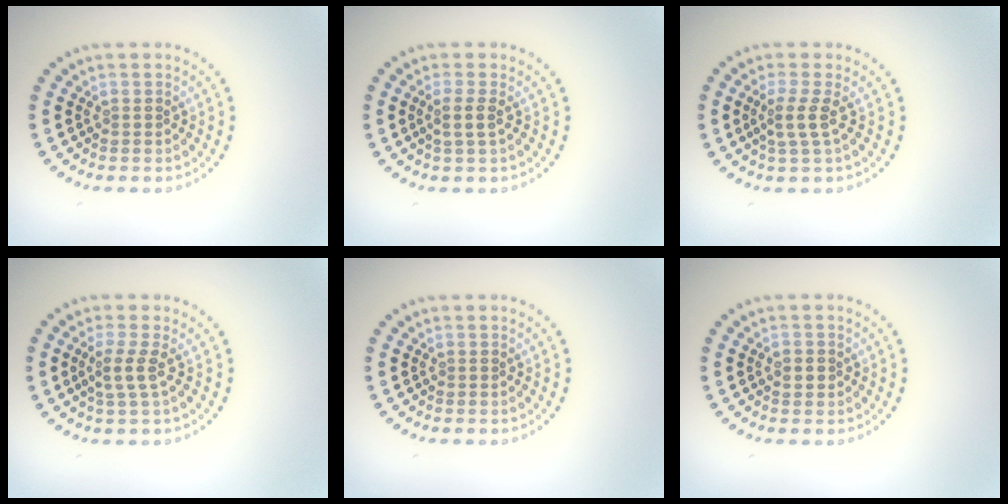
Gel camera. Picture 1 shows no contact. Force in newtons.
{"total": 1.5, "press": 1.3, "slide": 0.8}
{"total": 2.2, "press": 1.7, "slide": 1.4}
{"total": 2.1, "press": 1.5, "slide": 1.4}
{"total": 0.0}
{"total": 1.2, "press": 1.2, "slide": 0.2}